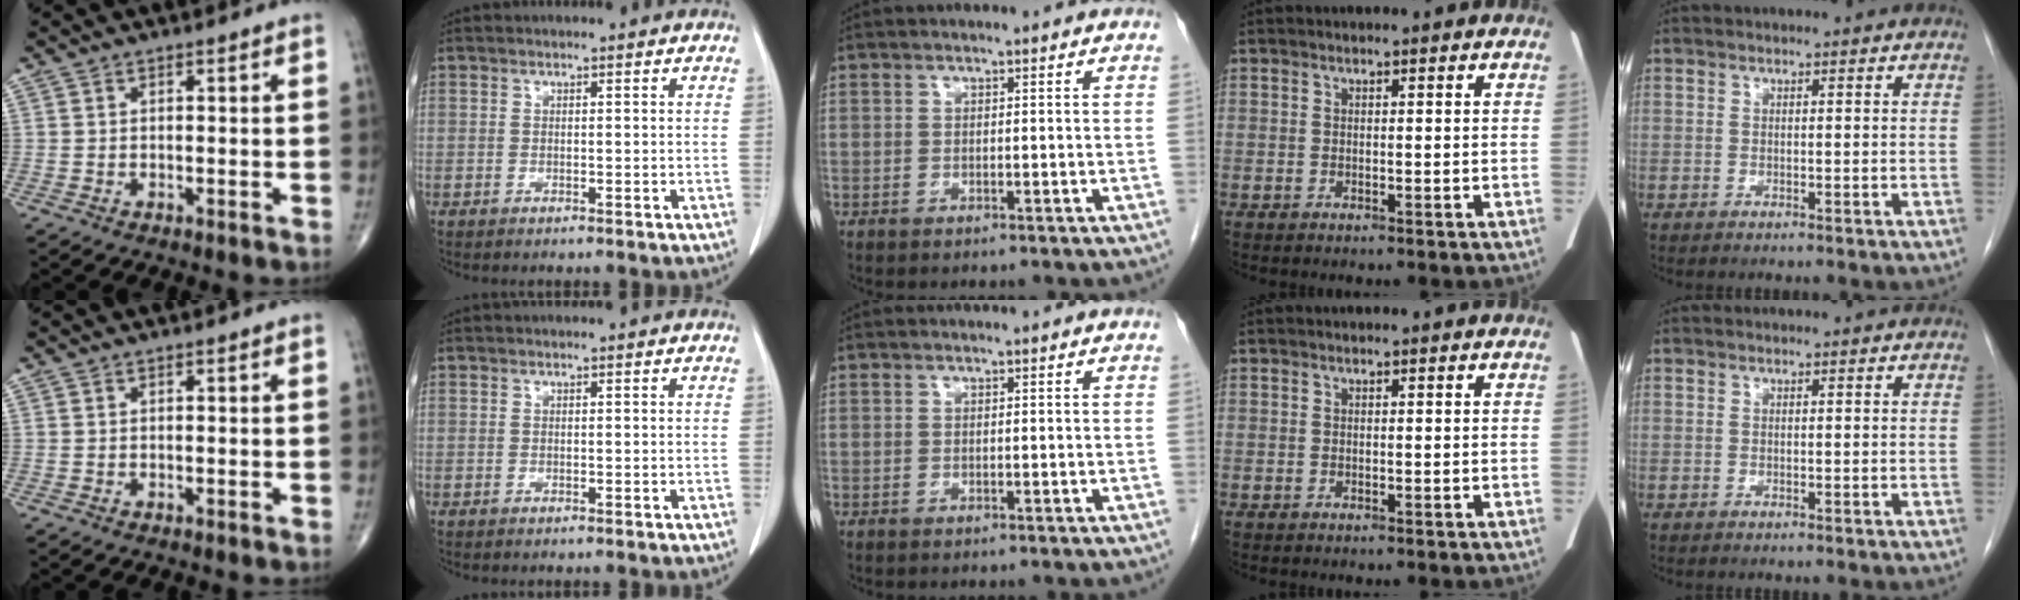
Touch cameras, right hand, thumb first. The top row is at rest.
{}